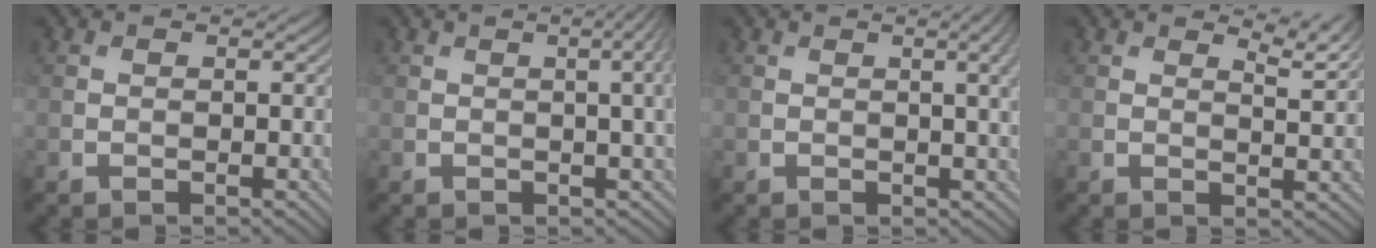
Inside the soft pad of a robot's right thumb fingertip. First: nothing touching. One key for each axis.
{"total": 4.6, "fx": 0.7, "fy": 1.2, "fz": 4.4, "tx": -0.047, "ty": 0.016, "tz": 0.006}
{"total": 4.1, "fx": 1.0, "fy": 1.0, "fz": 3.9, "tx": -0.047, "ty": 0.010, "tz": 0.013}
{"total": 3.0, "fx": 2.4, "fy": 0.6, "fz": 1.7, "tx": -0.027, "ty": -0.010, "tz": 0.040}